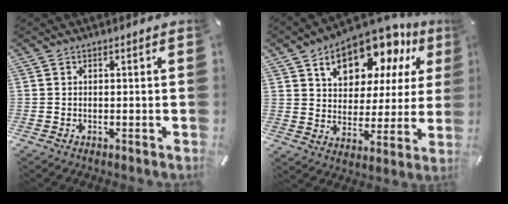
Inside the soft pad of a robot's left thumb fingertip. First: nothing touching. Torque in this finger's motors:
{"motor_torque": [2.50, 2.51, 1.40, -1.37, 0.35]}